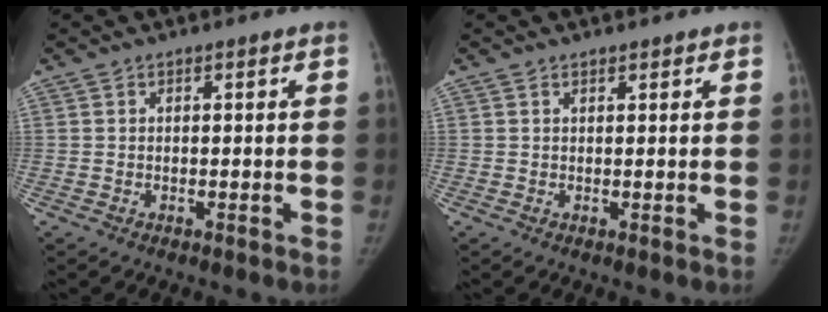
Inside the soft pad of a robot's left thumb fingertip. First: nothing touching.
{"total": 1.1, "force": [1.0, 0.5, 0.4], "torque": [-0.003, -0.005, 0.013]}